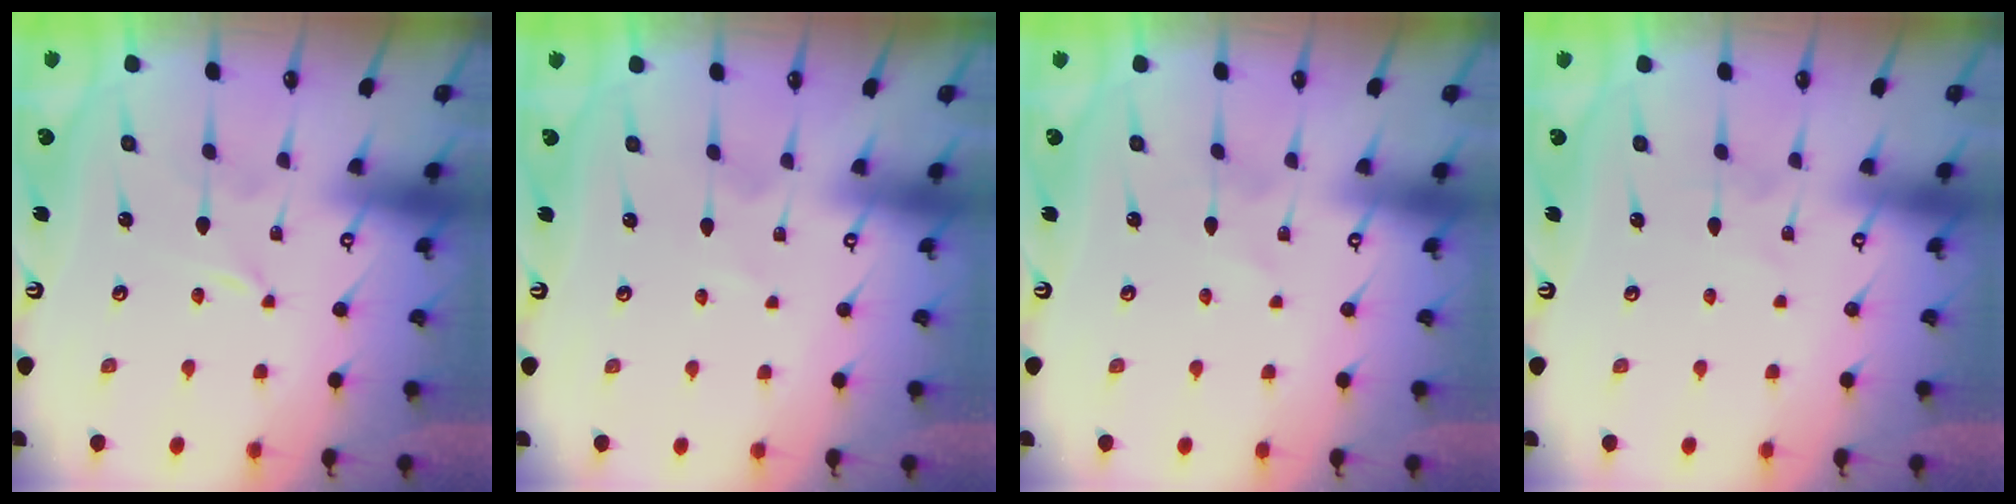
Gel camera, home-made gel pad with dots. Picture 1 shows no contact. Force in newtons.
{"total": 1.0, "press": 1.0, "slide": 0.1}
{"total": 0.9, "press": 0.9, "slide": 0.0}
{"total": 2.4, "press": 2.4, "slide": 0.3}